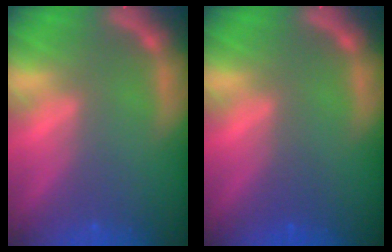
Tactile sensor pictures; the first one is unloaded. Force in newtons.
{"total": 1.0}